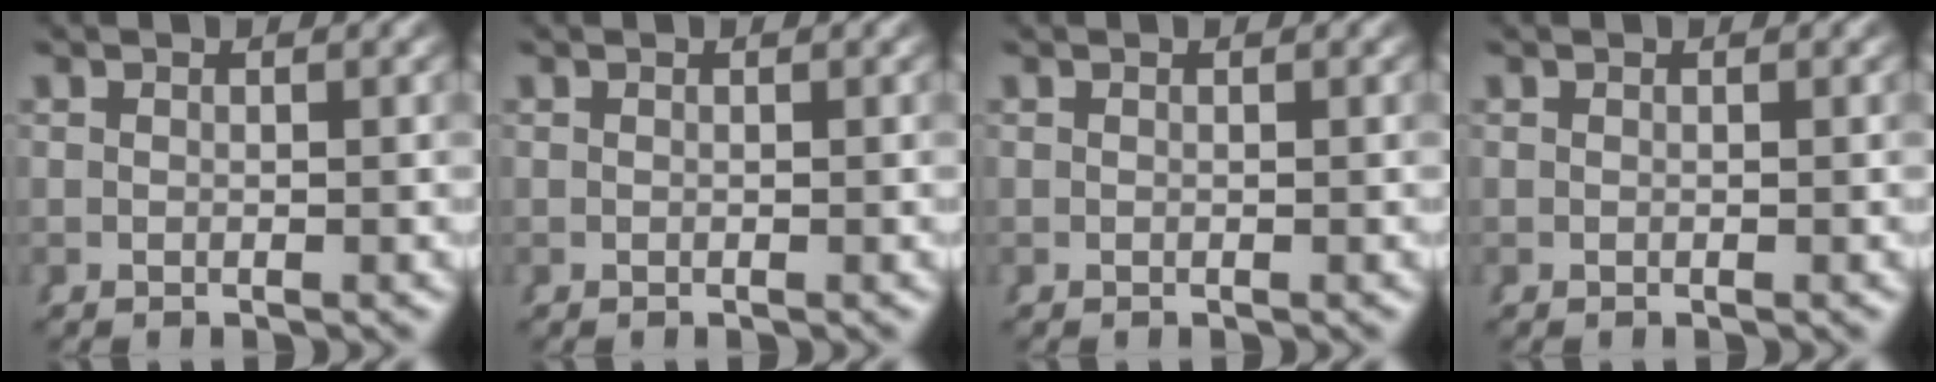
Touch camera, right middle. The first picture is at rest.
{"total": 0.0}
{"total": 0.0}
{"total": 0.0}